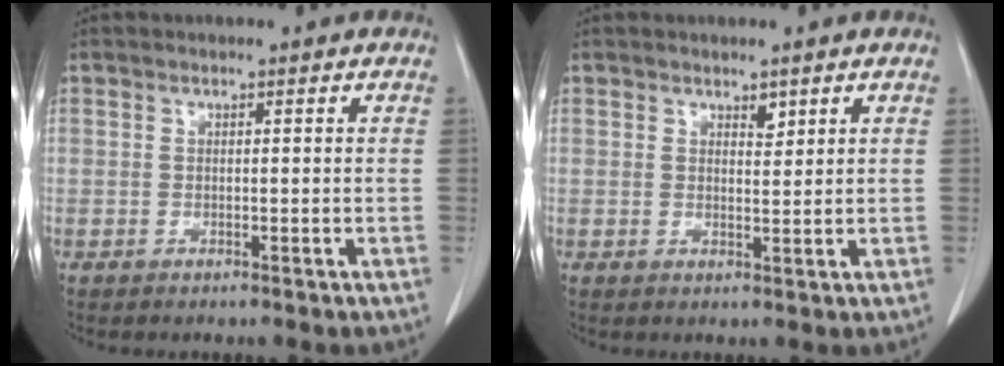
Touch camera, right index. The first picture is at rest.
{"total": 1.5, "force": [1.0, 0.6, 0.8], "torque": [-0.010, -0.005, 0.016]}